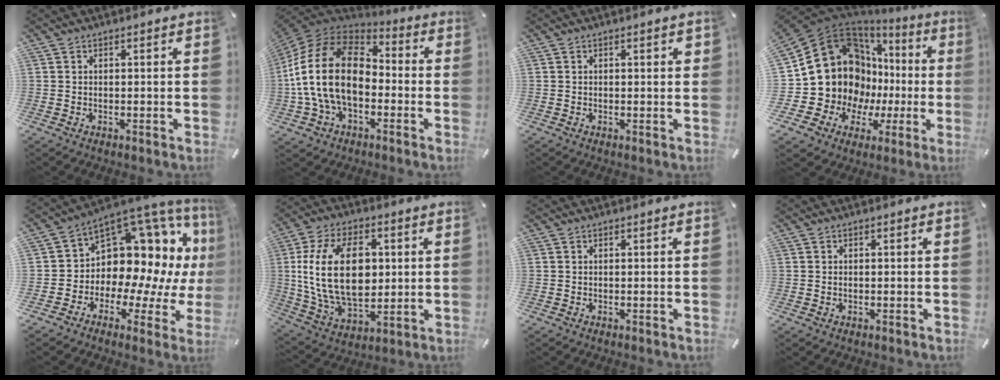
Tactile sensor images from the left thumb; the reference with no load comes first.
{"total": 21.3, "force": [-2.5, 14.5, 15.4], "torque": [-0.325, 0.037, -0.044]}
{"total": 1.1, "force": [0.2, 0.4, 1.0], "torque": [-0.012, -0.001, 0.000]}
{"total": 19.4, "force": [2.2, 17.0, 9.2], "torque": [-0.160, -0.048, 0.070]}
{"total": 12.3, "force": [4.9, 8.7, 7.1], "torque": [-0.097, -0.081, 0.085]}
{"total": 20.5, "force": [2.1, 13.5, 15.3], "torque": [-0.320, 0.000, 0.033]}
{"total": 0.0}
{"total": 0.7, "force": [-0.1, 0.4, 0.6], "torque": [-0.014, 0.000, -0.002]}